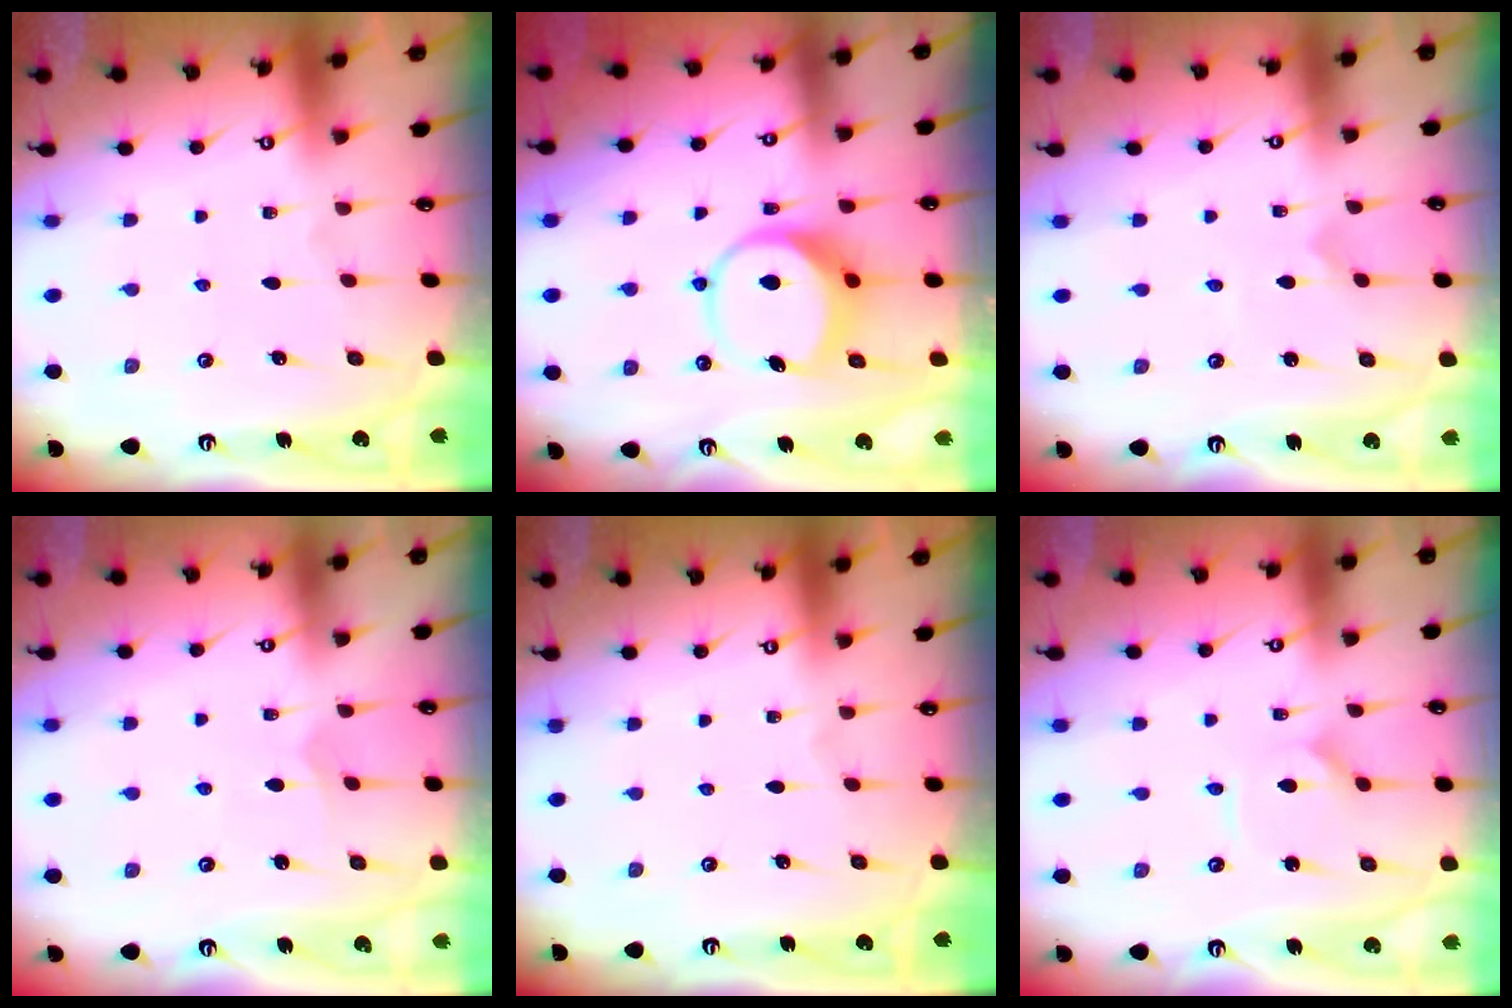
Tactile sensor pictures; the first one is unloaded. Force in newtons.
{"total": 8.6, "press": 8.5, "slide": 1.4}
{"total": 0.0}
{"total": 3.3, "press": 3.2, "slide": 0.4}
{"total": 0.0}
{"total": 1.5, "press": 1.5, "slide": 0.1}